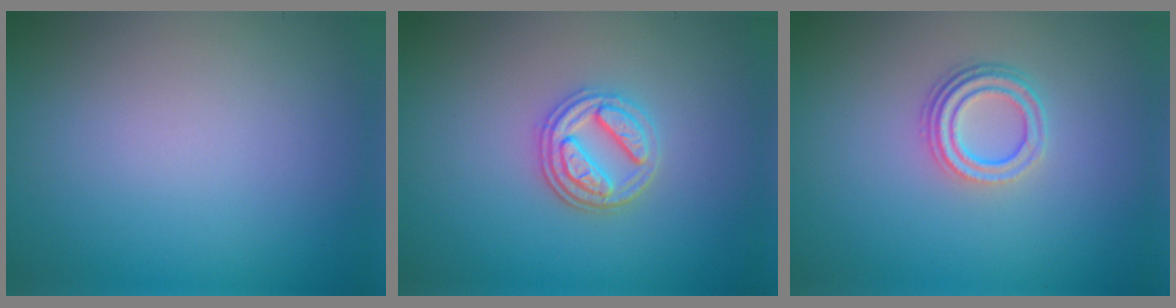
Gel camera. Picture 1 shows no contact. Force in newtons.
{"total": 3.4, "press": 3.0, "slide": 1.5}
{"total": 3.3, "press": 2.4, "slide": 2.2}